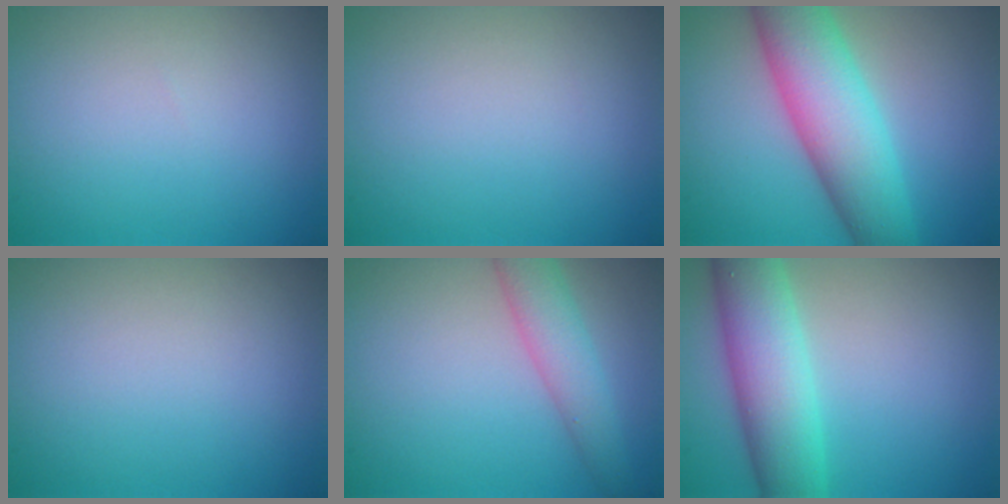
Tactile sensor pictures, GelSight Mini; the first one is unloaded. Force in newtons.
{"total": 0.0}
{"total": 8.8, "press": 8.8, "slide": 0.2}
{"total": 0.0}
{"total": 3.8, "press": 3.8, "slide": 0.2}
{"total": 7.3, "press": 7.3, "slide": 0.3}